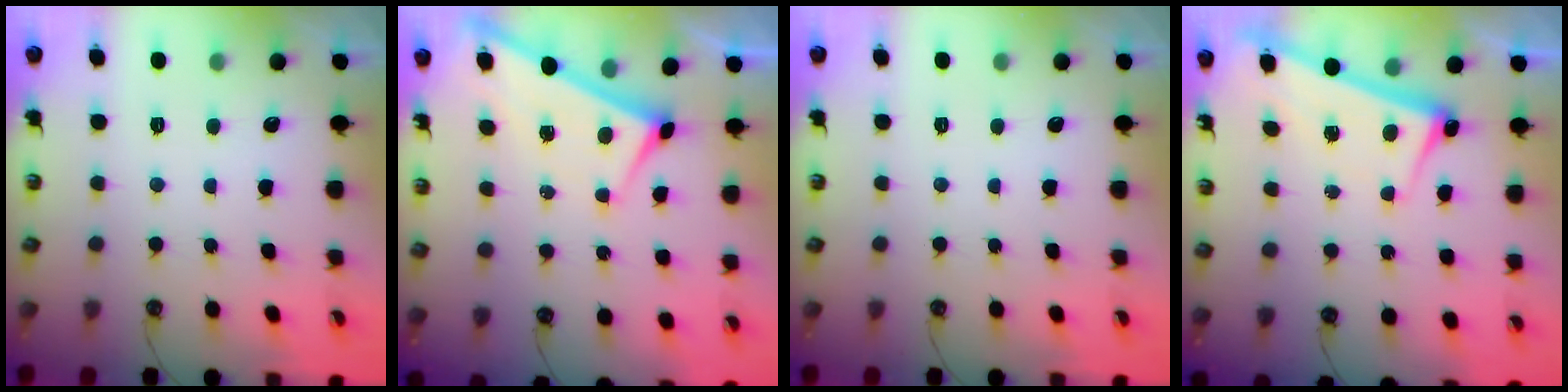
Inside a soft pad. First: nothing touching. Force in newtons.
{"total": 1.6, "press": 1.6, "slide": 0.1}
{"total": 0.0}
{"total": 2.6, "press": 2.4, "slide": 0.9}